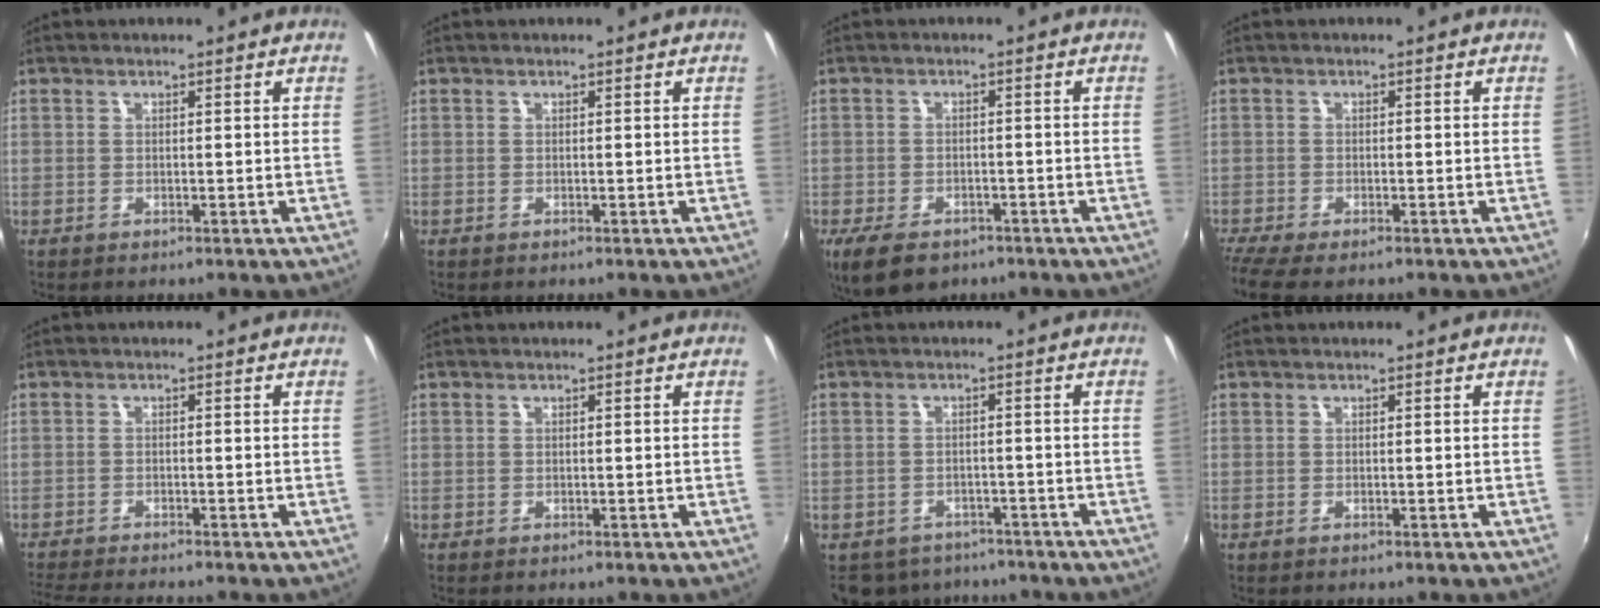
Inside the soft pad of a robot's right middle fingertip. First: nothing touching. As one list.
[{"total": 0.0}, {"total": 8.3, "force": [-5.5, 4.2, 4.5], "torque": [-0.103, -0.023, -0.091]}, {"total": 5.3, "force": [-4.3, 0.8, 3.0], "torque": [-0.071, -0.030, -0.079]}, {"total": 6.3, "force": [-5.9, -0.2, 2.2], "torque": [-0.062, -0.024, -0.103]}, {"total": 0.0}, {"total": 9.4, "force": [-7.3, 5.2, 2.6], "torque": [-0.071, -0.001, -0.099]}, {"total": 0.0}]